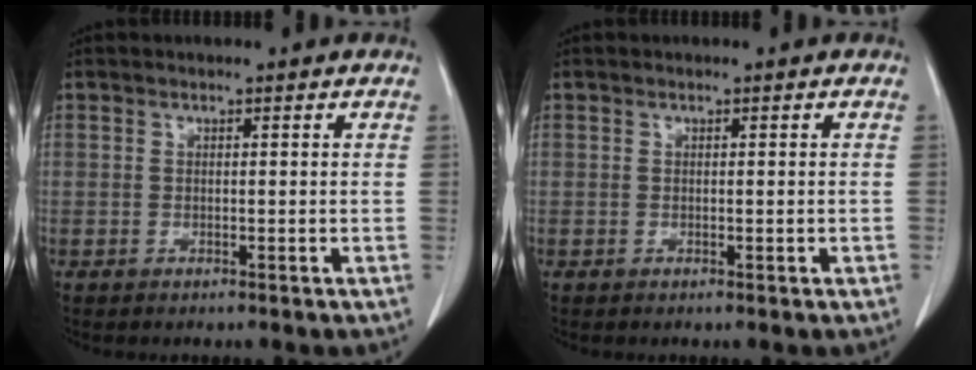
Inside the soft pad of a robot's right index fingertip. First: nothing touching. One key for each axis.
{"total": 0.6, "fx": -0.1, "fy": 0.2, "fz": 0.6, "tx": -0.011, "ty": 0.000, "tz": 0.003}